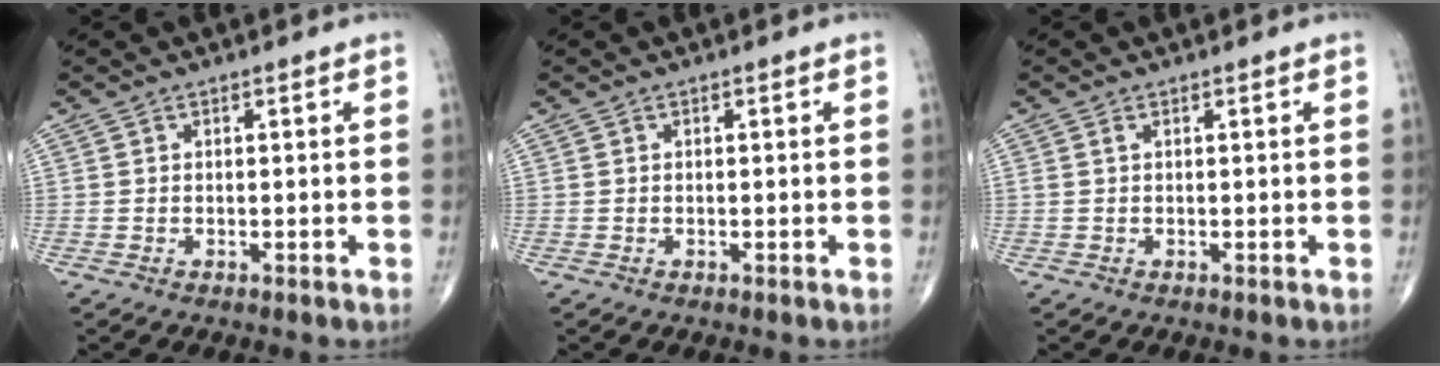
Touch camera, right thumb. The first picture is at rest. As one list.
[{"total": 0.0}, {"total": 0.5, "force": [0.2, 0.2, 0.5], "torque": [-0.018, 0.004, 0.005]}]